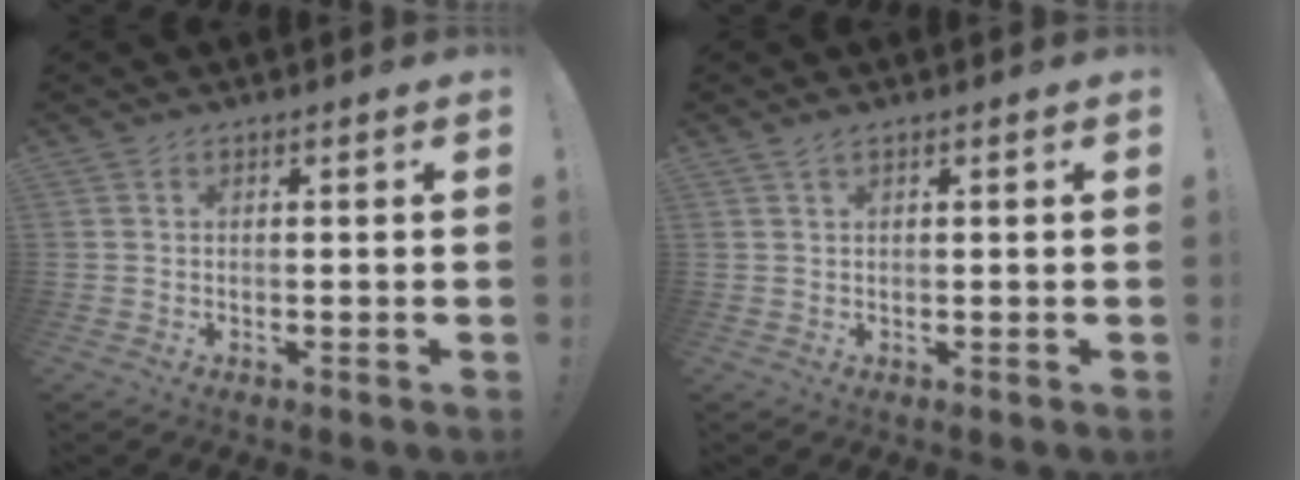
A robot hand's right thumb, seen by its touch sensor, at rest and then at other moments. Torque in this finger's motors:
{"motor_torque": [-0.05, 0.05, 0.06, -0.11, 0.00]}